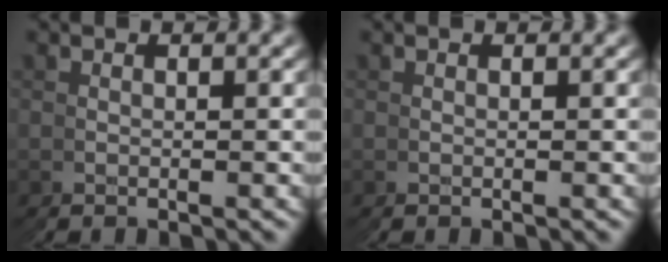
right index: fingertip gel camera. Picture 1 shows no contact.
{"total": 0.0}